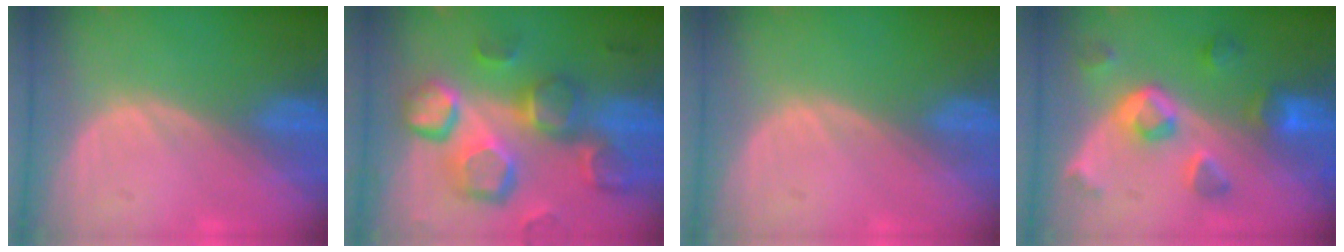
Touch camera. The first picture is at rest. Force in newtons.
{"total": 13.0, "press": 11.4, "slide": 6.3}
{"total": 0.0}
{"total": 7.8, "press": 7.0, "slide": 3.4}